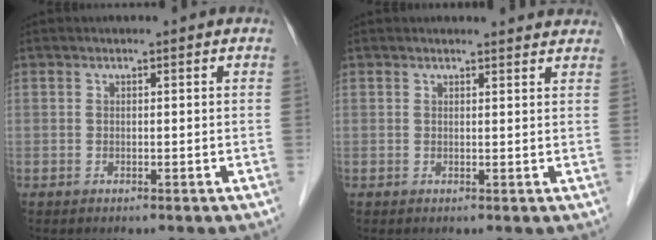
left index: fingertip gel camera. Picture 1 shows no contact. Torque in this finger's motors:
{"motor_torque": [0.44, -0.67, 0.02, -0.03]}